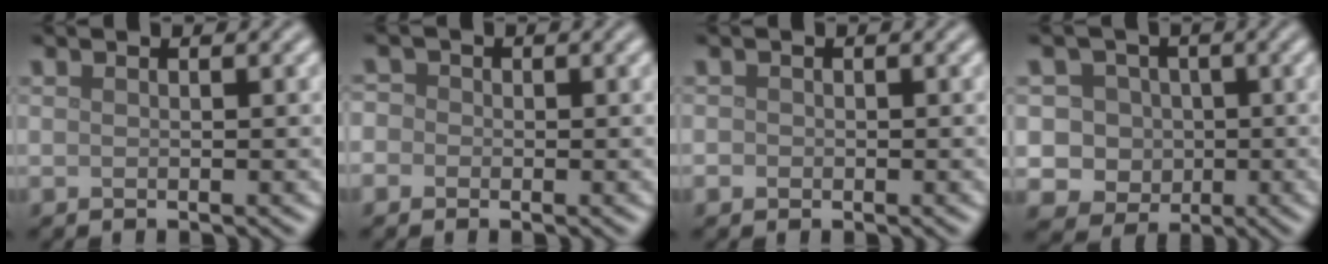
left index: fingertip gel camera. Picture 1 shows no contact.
{"total": 2.0, "force": [0.1, 1.9, 0.6], "torque": [0.008, 0.011, -0.023]}
{"total": 0.7, "force": [-0.2, 0.7, 0.1], "torque": [0.002, -0.005, -0.004]}
{"total": 4.8, "force": [0.0, 4.5, 1.7], "torque": [-0.008, 0.012, -0.024]}